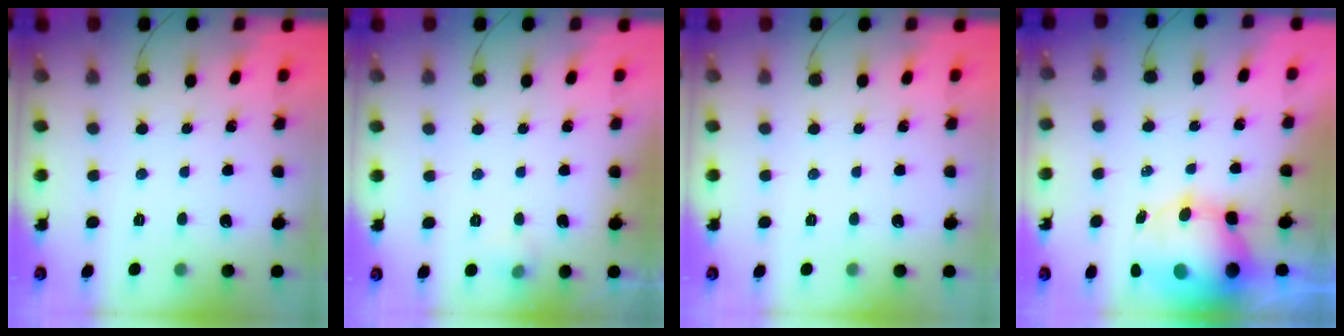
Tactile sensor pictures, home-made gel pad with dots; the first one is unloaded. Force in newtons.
{"total": 5.0, "press": 4.1, "slide": 2.7}
{"total": 0.0}
{"total": 11.1, "press": 10.8, "slide": 2.6}